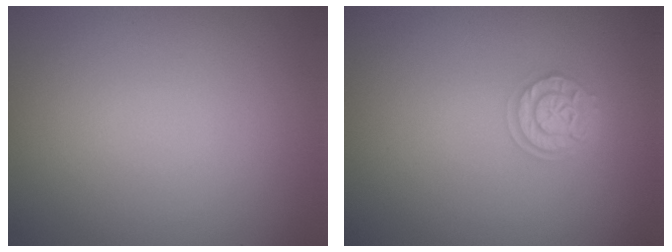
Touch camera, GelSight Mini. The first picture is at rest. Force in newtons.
{"total": 2.3, "press": 1.9, "slide": 1.3}